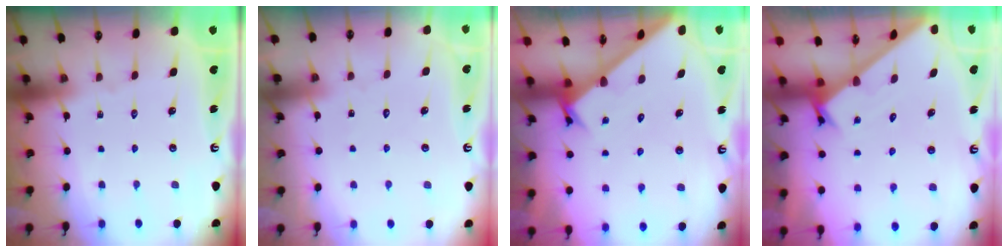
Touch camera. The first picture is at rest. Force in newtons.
{"total": 3.1, "press": 3.1, "slide": 0.3}
{"total": 2.6, "press": 2.6, "slide": 0.2}
{"total": 1.6, "press": 1.6, "slide": 0.1}